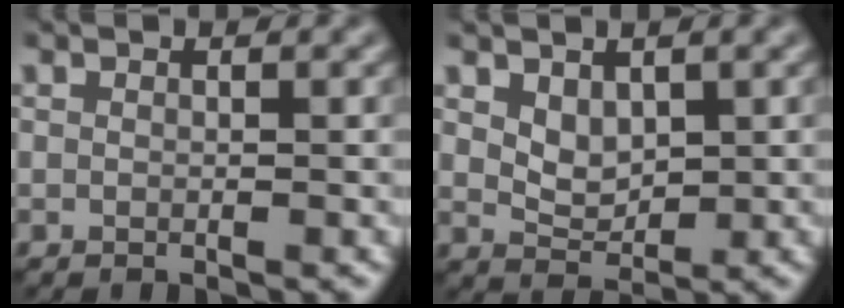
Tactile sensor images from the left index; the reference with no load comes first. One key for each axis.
{"total": 2.1, "fx": 1.1, "fy": 1.2, "fz": 1.3, "tx": -0.026, "ty": -0.007, "tz": 0.028}